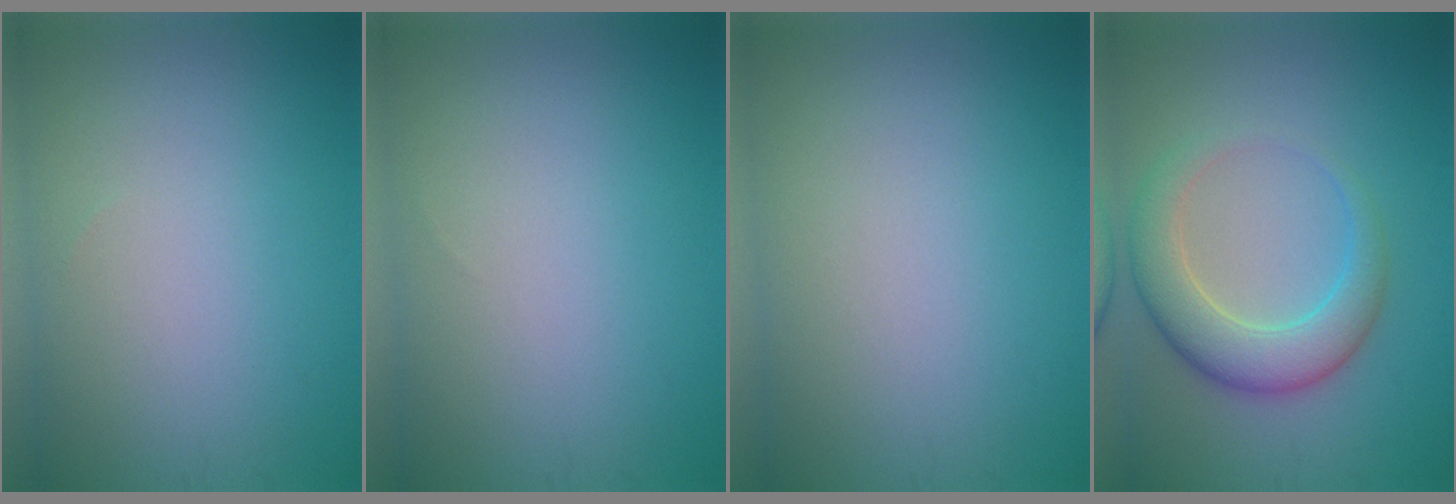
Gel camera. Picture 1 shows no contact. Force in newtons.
{"total": 0.0}
{"total": 0.0}
{"total": 5.1, "press": 5.0, "slide": 0.5}